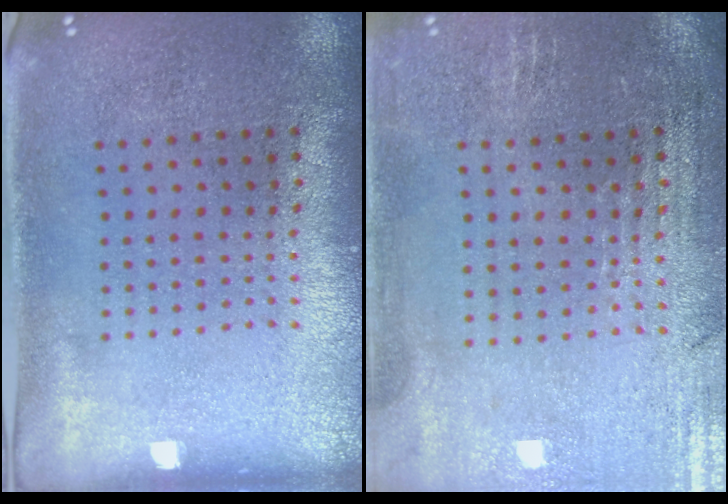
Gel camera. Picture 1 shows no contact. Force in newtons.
{"total": 0.9, "press": 0.8, "slide": 0.4}